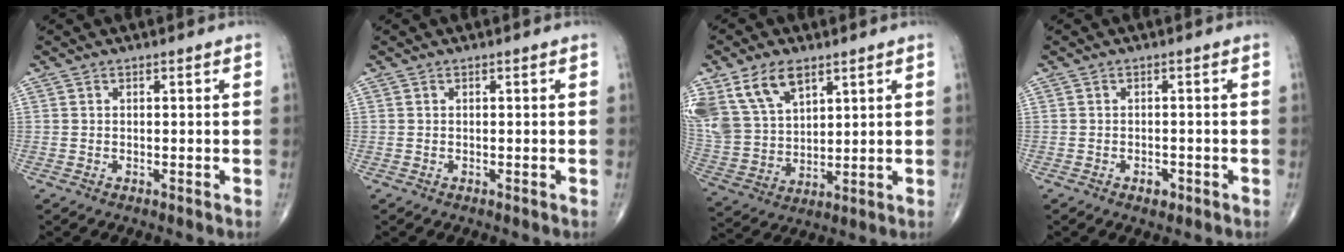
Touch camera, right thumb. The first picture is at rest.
{"total": 0.0}
{"total": 13.8, "force": [7.8, 8.0, 8.0], "torque": [-0.141, -0.021, 0.166]}
{"total": 1.8, "force": [-1.0, 1.2, 1.0], "torque": [-0.012, 0.002, -0.013]}